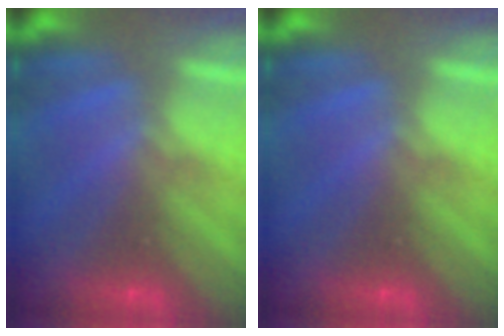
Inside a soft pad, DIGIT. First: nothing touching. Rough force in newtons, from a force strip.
{"total": 0.0}